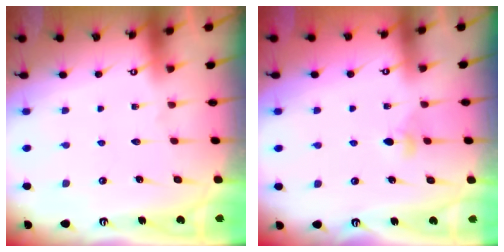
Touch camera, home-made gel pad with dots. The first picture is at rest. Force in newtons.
{"total": 2.8, "press": 2.7, "slide": 0.4}